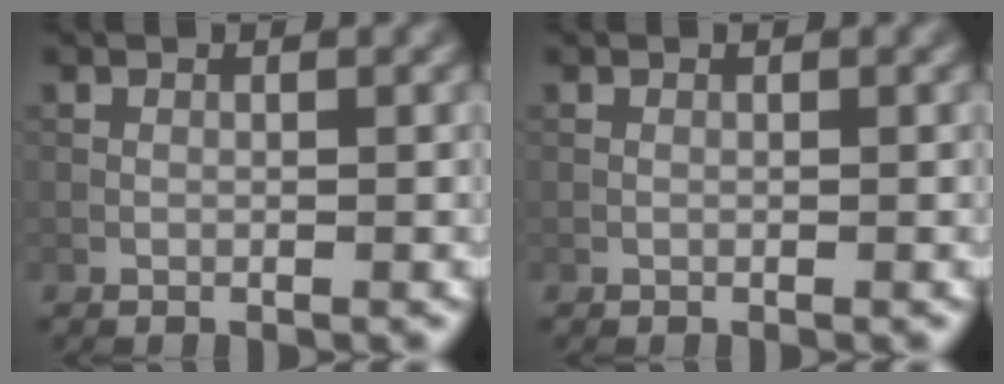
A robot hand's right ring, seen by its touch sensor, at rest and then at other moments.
{"total": 0.0}